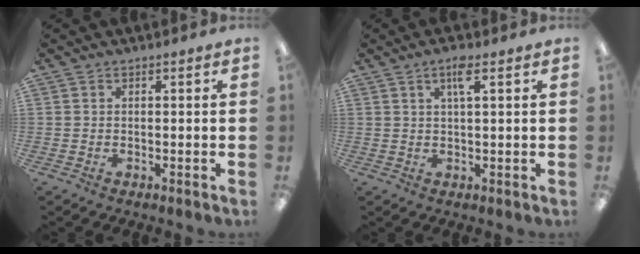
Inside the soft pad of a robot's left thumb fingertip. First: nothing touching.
{"total": 4.0, "force": [2.3, 0.8, 3.2], "torque": [-0.063, 0.004, 0.035]}